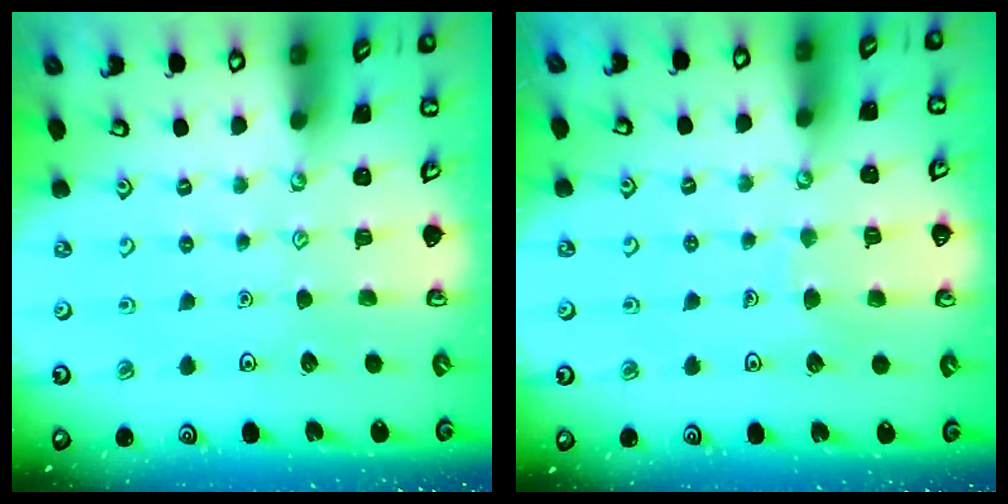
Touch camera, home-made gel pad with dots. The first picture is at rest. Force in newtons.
{"total": 4.4, "press": 4.4, "slide": 0.3}